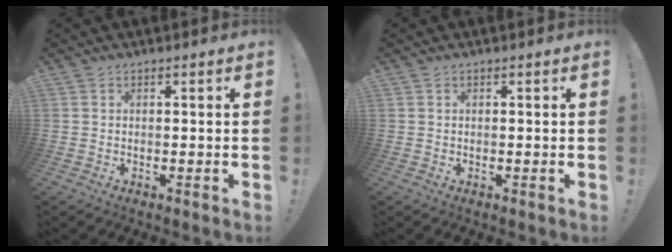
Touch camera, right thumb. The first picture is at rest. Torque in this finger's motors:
{"motor_torque": [0.15, 0.00, -0.08, -0.26, 0.00]}